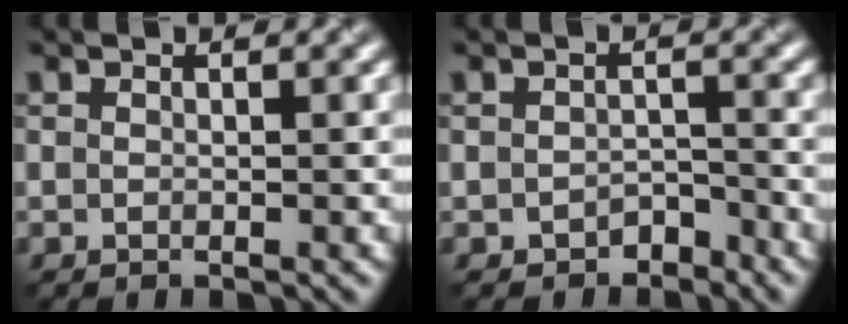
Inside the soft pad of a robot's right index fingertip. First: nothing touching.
{"total": 1.8, "force": [-1.3, 1.0, 0.7], "torque": [-0.010, 0.003, -0.021]}